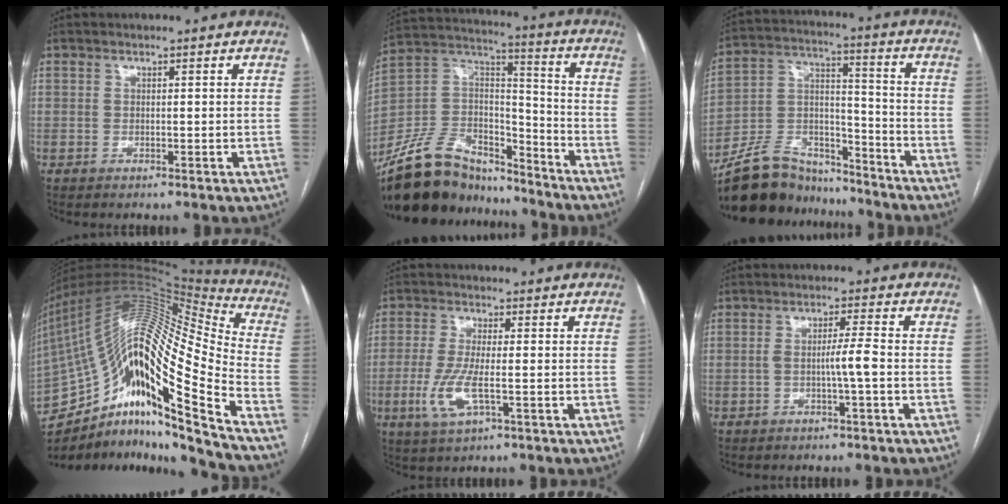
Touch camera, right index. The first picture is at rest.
{"total": 19.6, "force": [-16.7, 7.7, 6.7], "torque": [-0.143, 0.043, -0.294]}
{"total": 15.7, "force": [-14.3, 5.6, 3.5], "torque": [-0.071, 0.038, -0.248]}
{"total": 27.7, "force": [-15.2, 3.7, 22.8], "torque": [-0.399, 0.030, -0.268]}
{"total": 5.4, "force": [-1.6, 1.2, 5.0], "torque": [-0.116, -0.012, -0.030]}
{"total": 3.5, "force": [-1.1, -0.6, 3.2], "torque": [-0.055, 0.006, -0.019]}